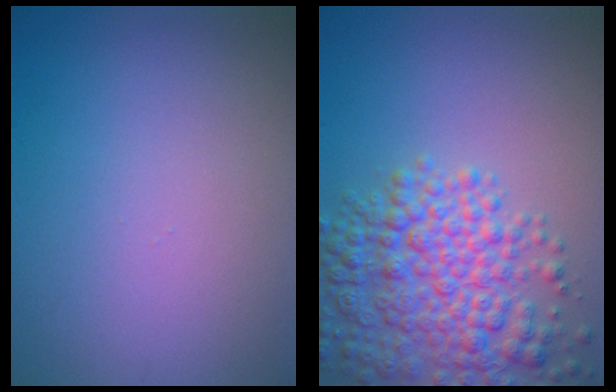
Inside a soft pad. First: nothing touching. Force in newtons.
{"total": 7.0, "press": 7.0, "slide": 0.3}